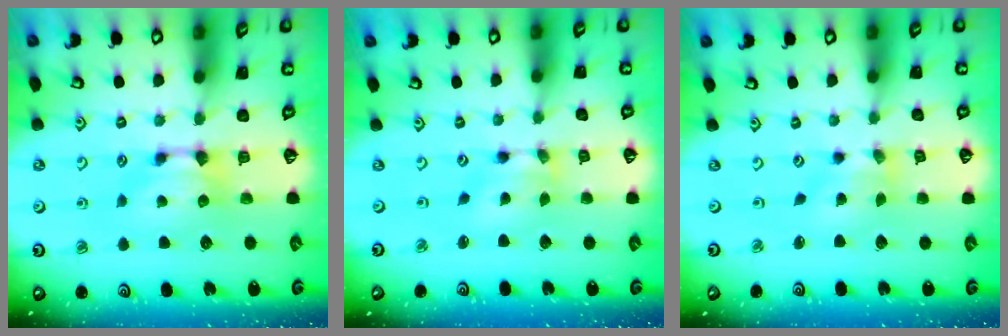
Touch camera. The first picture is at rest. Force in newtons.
{"total": 2.1, "press": 1.4, "slide": 1.5}
{"total": 1.6, "press": 0.6, "slide": 1.5}